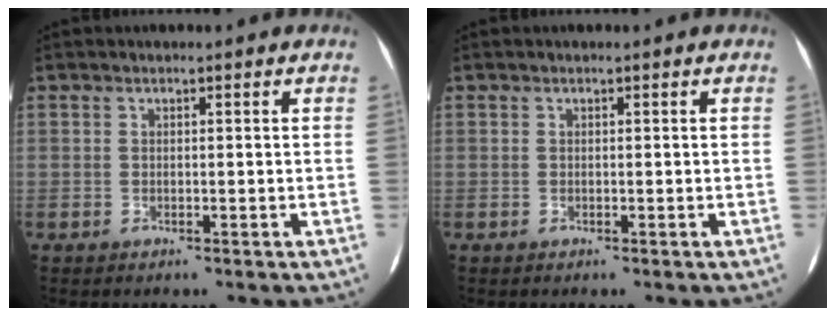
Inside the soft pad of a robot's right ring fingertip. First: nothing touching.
{"total": 0.0}